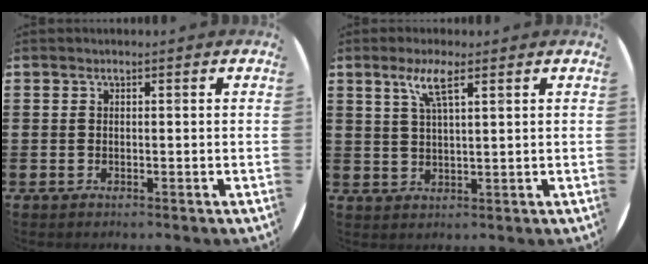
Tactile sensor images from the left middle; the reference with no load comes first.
{"total": 4.4, "force": [2.7, 0.6, 3.4], "torque": [-0.073, 0.008, 0.045]}